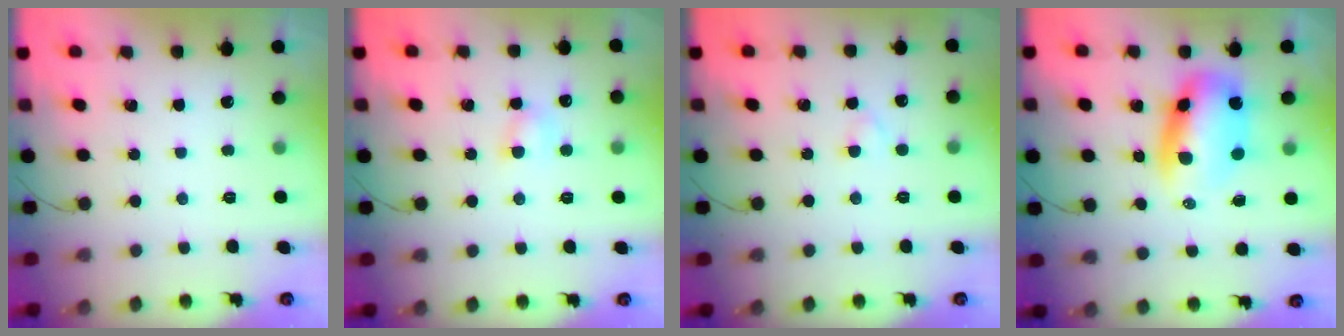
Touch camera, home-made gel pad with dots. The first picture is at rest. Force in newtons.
{"total": 4.6, "press": 4.4, "slide": 1.3}
{"total": 1.8, "press": 1.6, "slide": 0.9}
{"total": 9.9, "press": 9.6, "slide": 2.4}